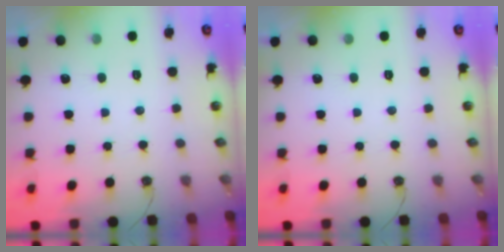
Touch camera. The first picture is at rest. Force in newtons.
{"total": 0.0}